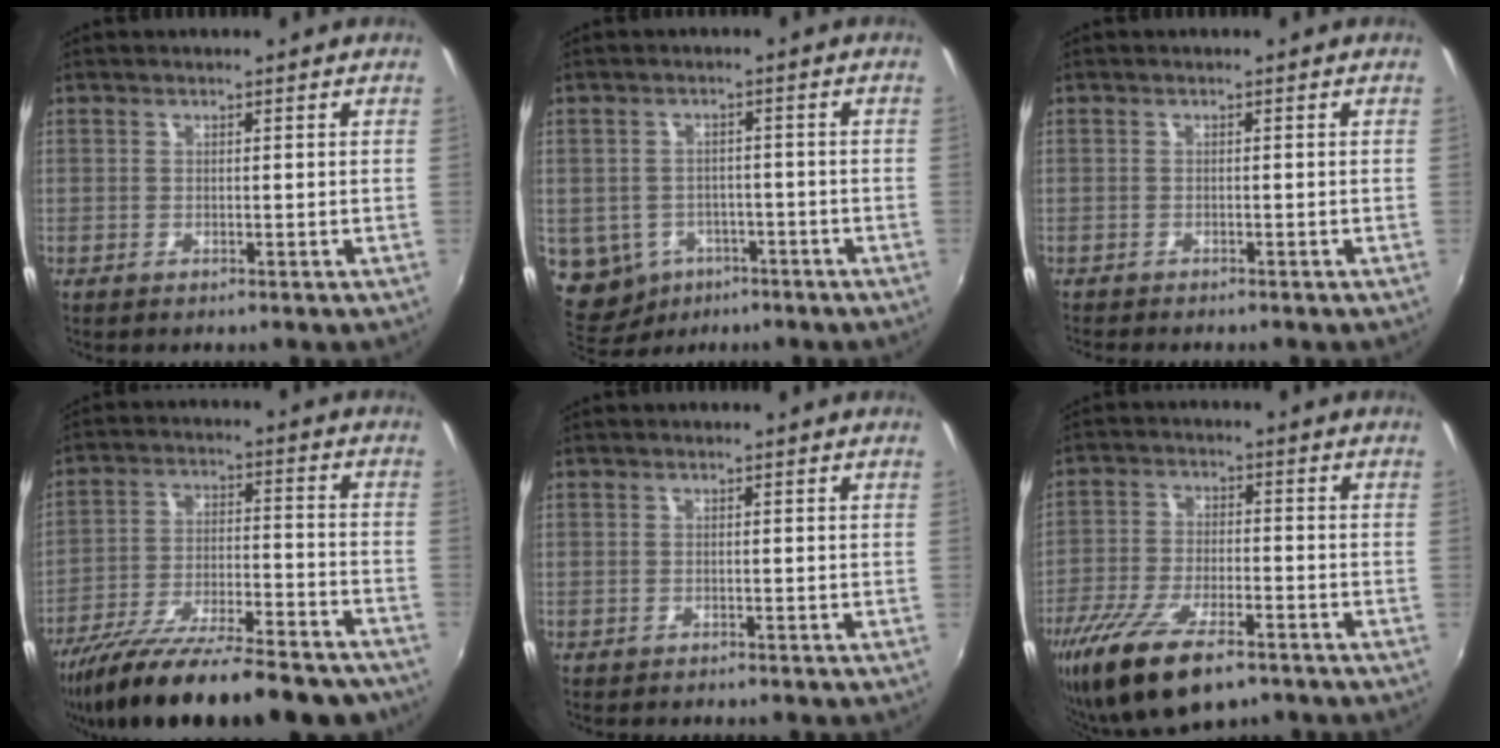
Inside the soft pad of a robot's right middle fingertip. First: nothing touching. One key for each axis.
{"total": 9.8, "fx": -4.4, "fy": 8.0, "fz": 3.4, "tx": -0.115, "ty": -0.009, "tz": -0.052}
{"total": 2.0, "fx": -2.0, "fy": 0.1, "fz": 0.5, "tx": -0.017, "ty": -0.016, "tz": -0.034}
{"total": 25.1, "fx": -20.9, "fy": 5.1, "fz": 13.0, "tx": -0.227, "ty": -0.055, "tz": -0.308}
{"total": 0.6, "fx": -0.6, "fy": -0.1, "fz": -0.1, "tx": -0.001, "ty": -0.003, "tz": -0.010}
{"total": 15.7, "fx": -10.5, "fy": 5.5, "fz": 10.3, "tx": -0.221, "ty": -0.046, "tz": -0.189}